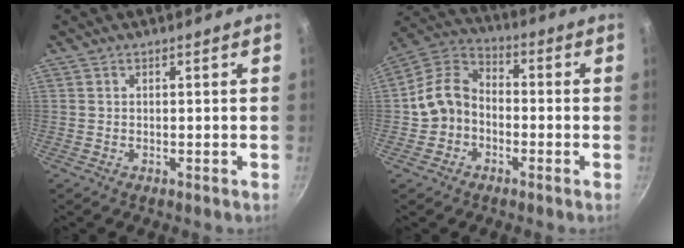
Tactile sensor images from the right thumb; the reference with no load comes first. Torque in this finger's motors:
{"motor_torque": [-0.34, 0.55, 0.22, -0.42, 0.09]}